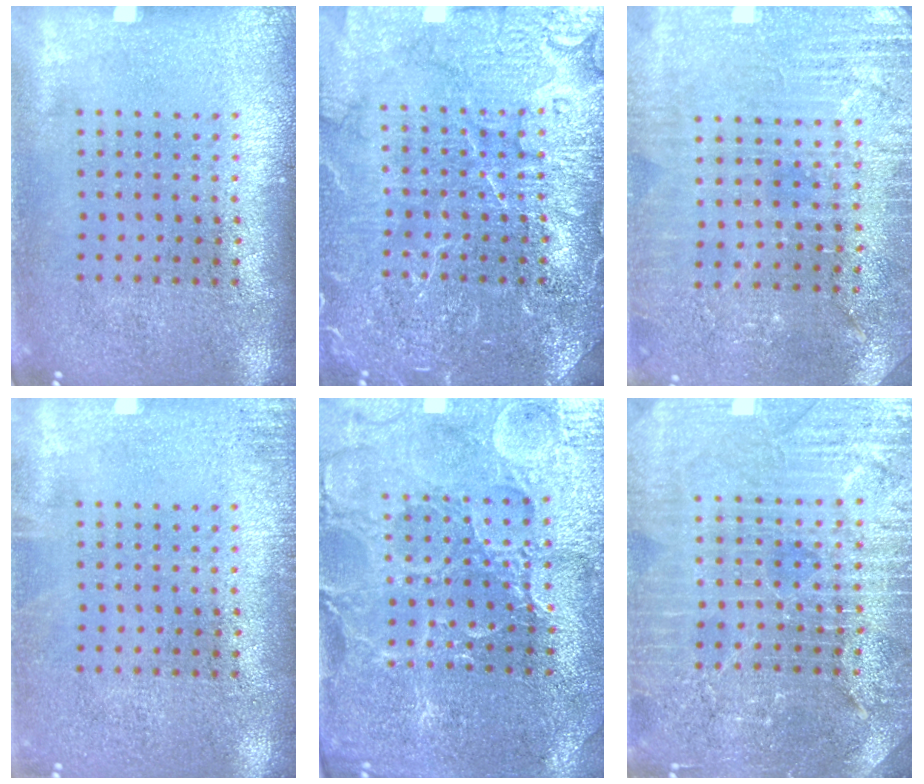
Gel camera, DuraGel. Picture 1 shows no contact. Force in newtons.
{"total": 4.9, "press": 4.9, "slide": 0.7}
{"total": 3.0, "press": 2.9, "slide": 0.5}
{"total": 1.2, "press": 1.1, "slide": 0.2}
{"total": 3.4, "press": 3.3, "slide": 0.7}
{"total": 4.4, "press": 4.2, "slide": 1.5}